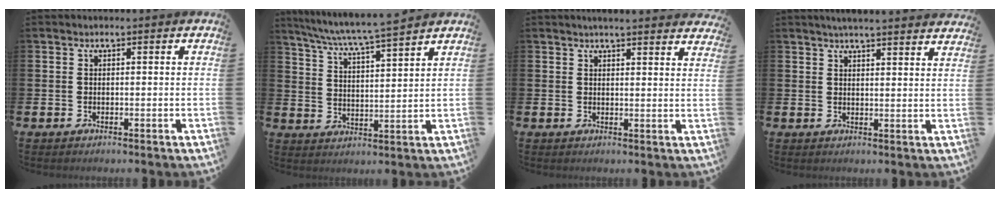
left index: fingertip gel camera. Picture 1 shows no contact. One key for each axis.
{"total": 6.3, "fx": 6.0, "fy": -0.5, "fz": 1.9, "tx": -0.060, "ty": -0.041, "tz": 0.102}
{"total": 3.1, "fx": 3.0, "fy": -0.3, "fz": 0.1, "tx": -0.004, "ty": -0.017, "tz": 0.055}
{"total": 3.8, "fx": 3.7, "fy": -0.6, "fz": 0.5, "tx": -0.013, "ty": -0.020, "tz": 0.066}